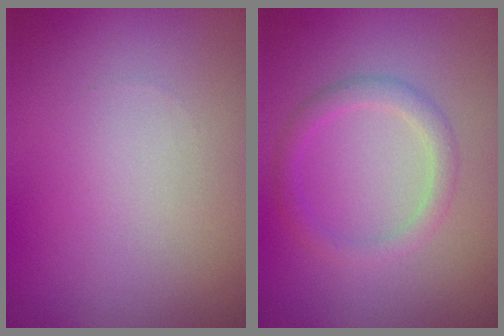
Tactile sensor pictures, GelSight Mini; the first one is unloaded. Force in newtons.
{"total": 2.0, "press": 2.0, "slide": 0.1}